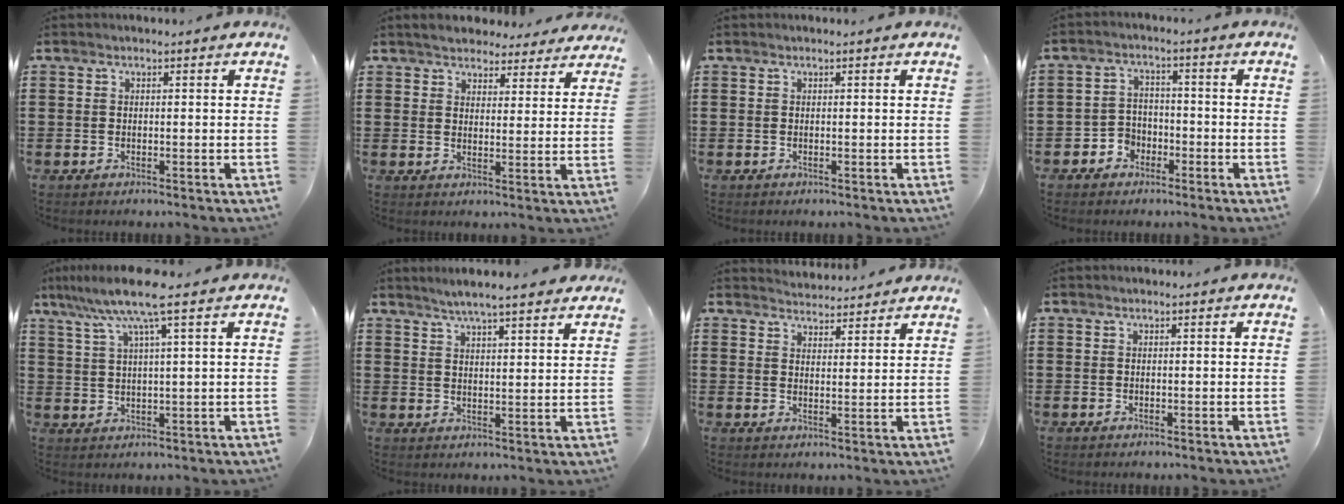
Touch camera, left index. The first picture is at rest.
{"total": 4.1, "force": [4.0, 0.7, 0.4], "torque": [-0.024, -0.011, 0.073]}
{"total": 0.0}
{"total": 3.6, "force": [-2.4, 2.6, 0.7], "torque": [-0.021, 0.009, -0.051]}
{"total": 8.5, "force": [5.1, 0.3, 6.7], "torque": [-0.145, -0.008, 0.086]}
{"total": 4.2, "force": [3.9, -0.1, 1.7], "torque": [-0.044, -0.011, 0.068]}
{"total": 3.3, "force": [3.3, 0.1, -0.3], "torque": [-0.005, -0.015, 0.061]}
{"total": 0.0}